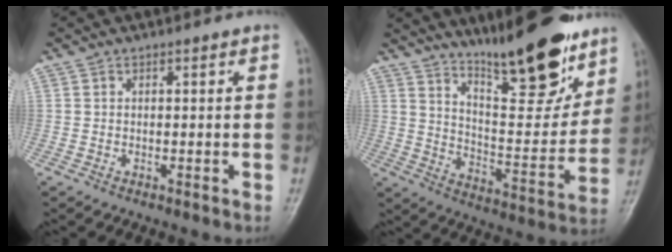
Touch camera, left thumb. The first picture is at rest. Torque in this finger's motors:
{"motor_torque": [0.65, 0.24, 1.30, -1.48, 0.25]}